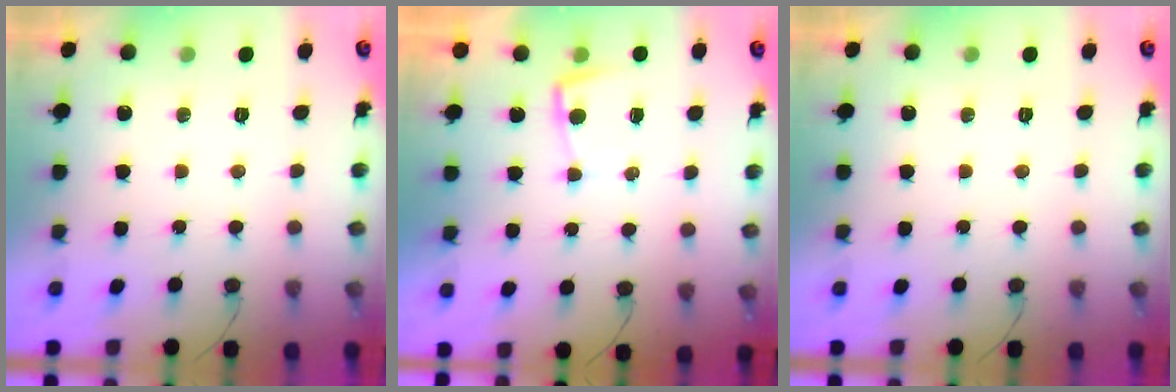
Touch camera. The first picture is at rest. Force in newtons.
{"total": 2.0, "press": 2.0, "slide": 0.4}
{"total": 0.0}